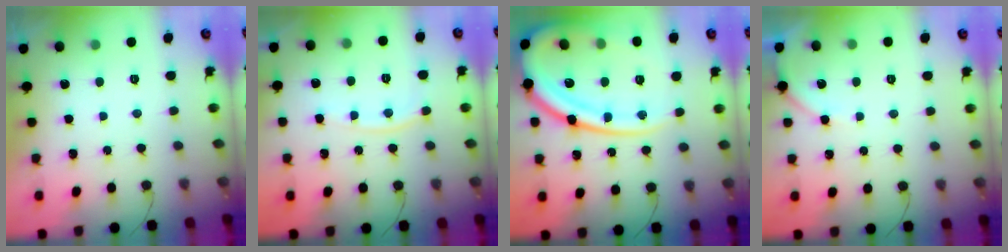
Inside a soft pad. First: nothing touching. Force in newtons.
{"total": 6.8, "press": 6.7, "slide": 0.9}
{"total": 25.5, "press": 25.4, "slide": 2.4}
{"total": 4.1, "press": 4.0, "slide": 0.6}